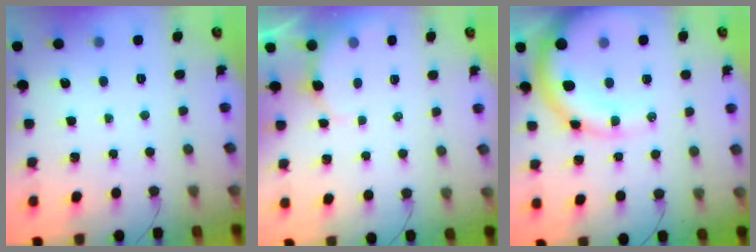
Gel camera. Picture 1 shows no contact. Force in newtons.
{"total": 2.8, "press": 2.7, "slide": 0.7}
{"total": 15.1, "press": 14.8, "slide": 3.1}